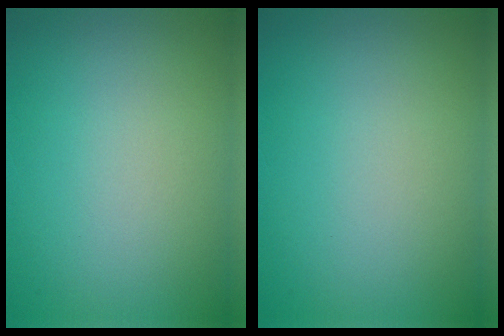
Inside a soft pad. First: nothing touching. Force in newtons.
{"total": 0.0}